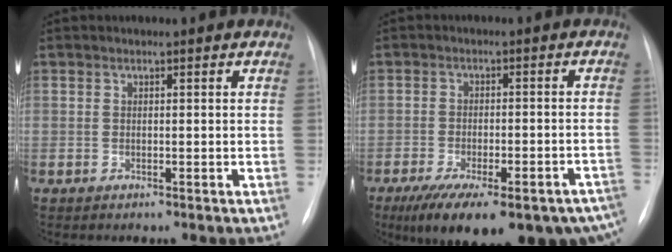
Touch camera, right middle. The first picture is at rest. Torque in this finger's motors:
{"motor_torque": [1.10, -1.04, 0.47, 0.08]}